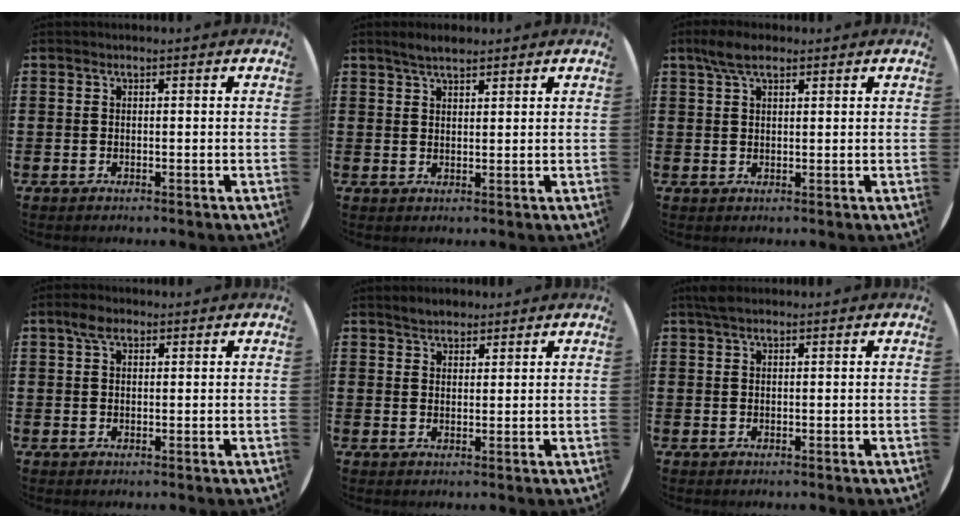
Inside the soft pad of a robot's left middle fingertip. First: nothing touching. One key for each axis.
{"total": 2.6, "fx": 2.3, "fy": 0.7, "fz": 1.1, "tx": -0.025, "ty": 0.005, "tz": 0.043}
{"total": 3.9, "fx": 2.7, "fy": 1.6, "fz": 2.4, "tx": -0.044, "ty": 0.005, "tz": 0.048}
{"total": 2.7, "fx": 1.7, "fy": 1.4, "fz": 1.6, "tx": -0.027, "ty": 0.004, "tz": 0.029}
{"total": 2.3, "fx": 2.2, "fy": 0.7, "fz": 0.1, "tx": 0.002, "ty": 0.003, "tz": 0.041}
{"total": 1.4, "fx": 1.1, "fy": 0.4, "fz": 0.7, "tx": -0.016, "ty": 0.005, "tz": 0.020}